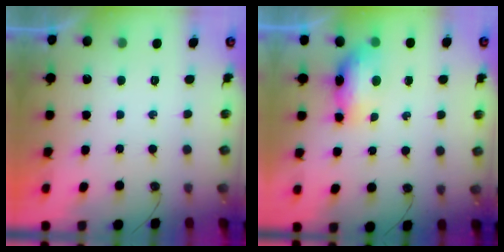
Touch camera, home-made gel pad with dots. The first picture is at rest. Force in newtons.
{"total": 10.0, "press": 8.3, "slide": 5.6}